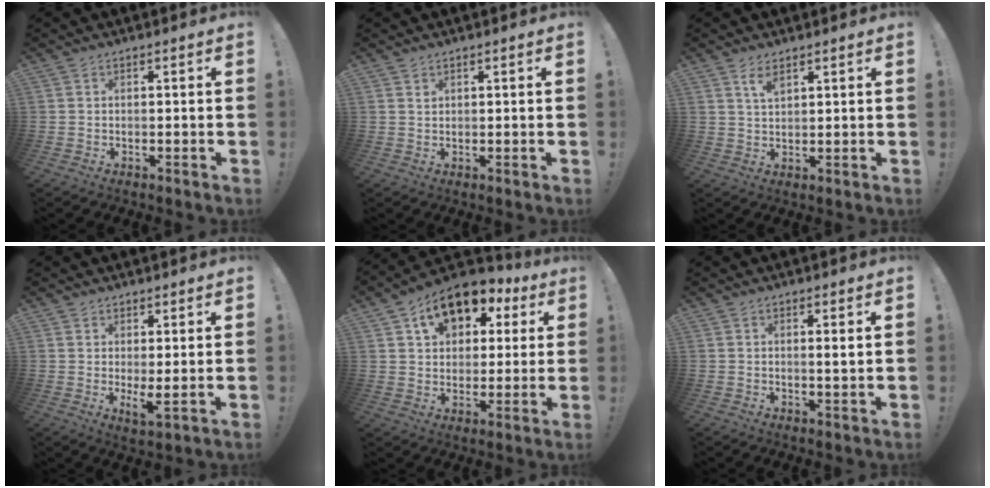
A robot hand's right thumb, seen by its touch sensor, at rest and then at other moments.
{"total": 1.1, "force": [0.8, 0.6, 0.3], "torque": [0.002, -0.005, 0.014]}
{"total": 3.8, "force": [2.2, 1.6, 2.6], "torque": [-0.048, -0.006, 0.039]}
{"total": 3.9, "force": [1.4, 0.7, 3.6], "torque": [-0.042, -0.026, 0.026]}
{"total": 13.6, "force": [7.2, 9.3, 6.9], "torque": [-0.096, -0.034, 0.132]}
{"total": 2.0, "force": [1.0, -0.3, 1.7], "torque": [-0.020, -0.011, 0.013]}